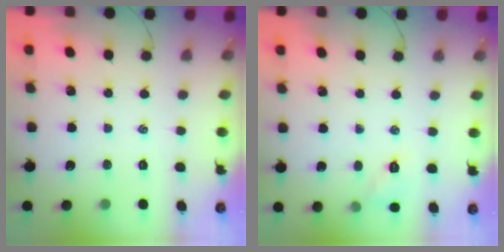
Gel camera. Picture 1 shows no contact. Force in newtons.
{"total": 6.5, "press": 6.3, "slide": 1.4}